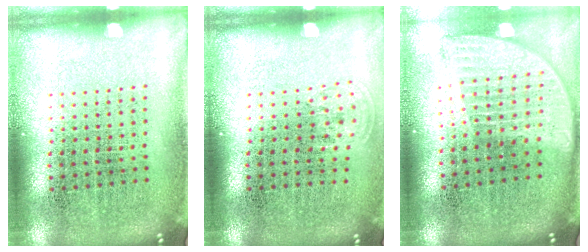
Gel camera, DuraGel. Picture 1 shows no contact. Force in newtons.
{"total": 0.8, "press": 0.6, "slide": 0.5}
{"total": 1.9, "press": 1.5, "slide": 1.1}